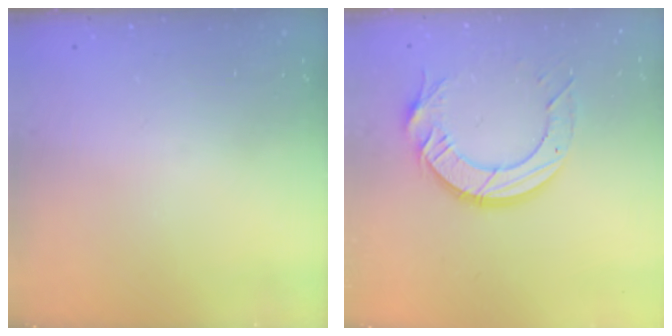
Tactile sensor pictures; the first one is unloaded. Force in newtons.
{"total": 12.1, "press": 12.1, "slide": 1.0}